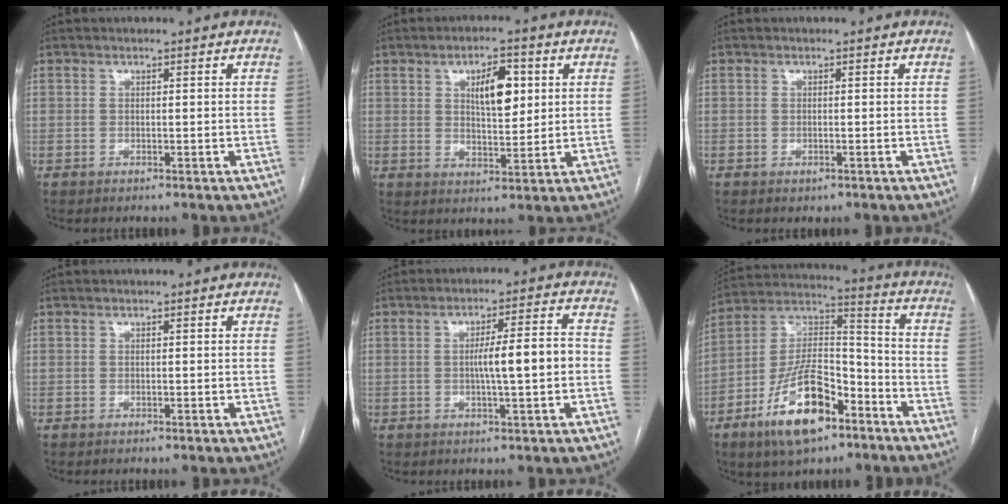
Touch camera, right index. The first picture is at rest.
{"total": 7.4, "force": [2.4, 2.5, 6.6], "torque": [-0.111, 0.005, 0.044]}
{"total": 0.7, "force": [-0.3, 0.4, 0.4], "torque": [-0.007, -0.001, 0.001]}
{"total": 0.0}
{"total": 7.4, "force": [-0.6, 0.5, 7.4], "torque": [-0.119, 0.012, -0.010]}
{"total": 17.0, "force": [-9.3, 6.7, 12.5], "torque": [-0.237, 0.010, -0.159]}